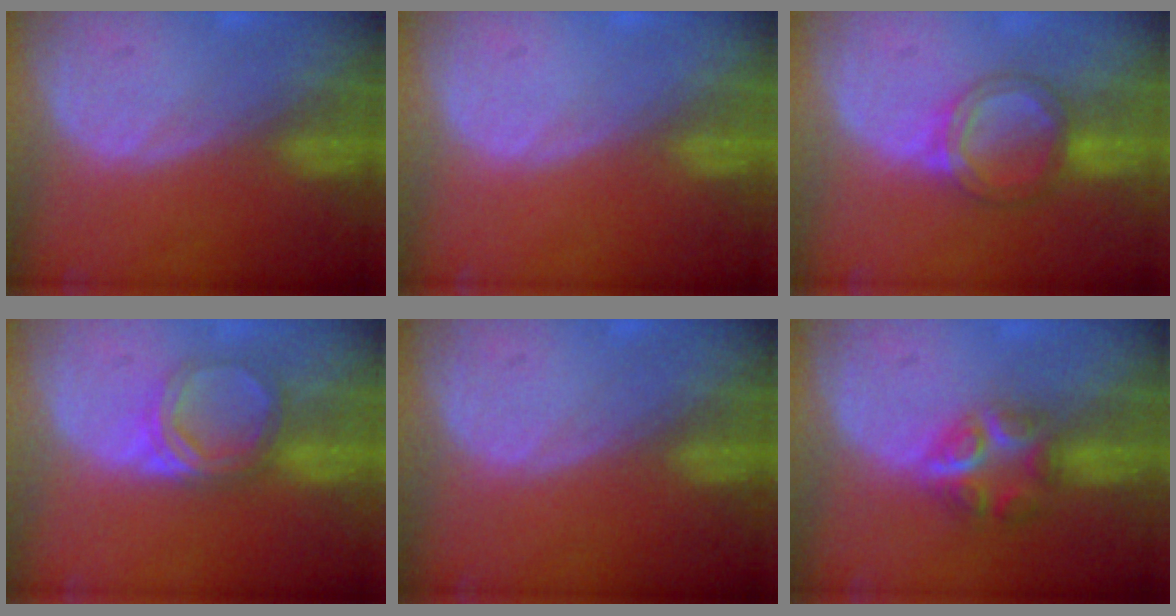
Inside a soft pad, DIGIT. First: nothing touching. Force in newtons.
{"total": 0.0}
{"total": 5.4, "press": 5.1, "slide": 1.9}
{"total": 5.3, "press": 4.8, "slide": 2.3}
{"total": 0.0}
{"total": 6.0, "press": 5.5, "slide": 2.5}